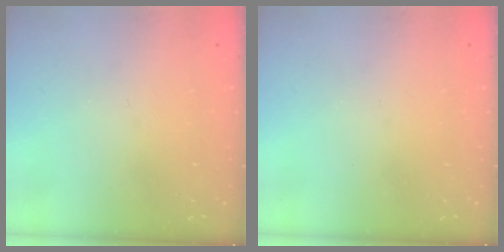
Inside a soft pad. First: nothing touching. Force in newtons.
{"total": 0.0}